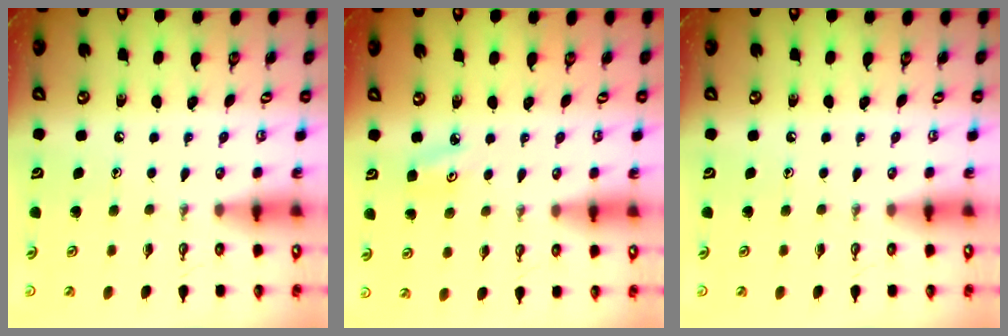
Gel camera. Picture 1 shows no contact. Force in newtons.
{"total": 3.7, "press": 3.7, "slide": 0.3}
{"total": 0.0}